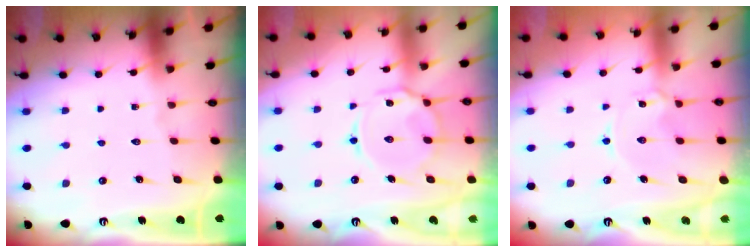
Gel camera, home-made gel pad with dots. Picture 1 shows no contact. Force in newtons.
{"total": 11.8, "press": 11.7, "slide": 0.9}
{"total": 2.4, "press": 2.4, "slide": 0.1}